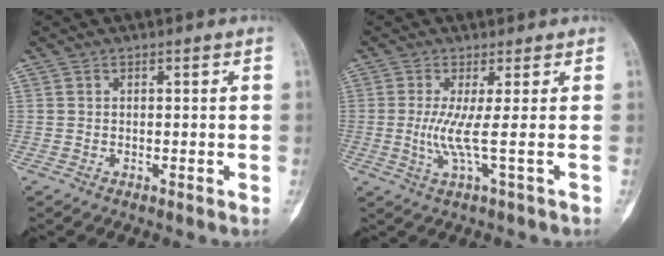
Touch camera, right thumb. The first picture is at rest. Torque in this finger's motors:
{"motor_torque": [0.30, 1.03, 0.29, 0.01, 0.25]}